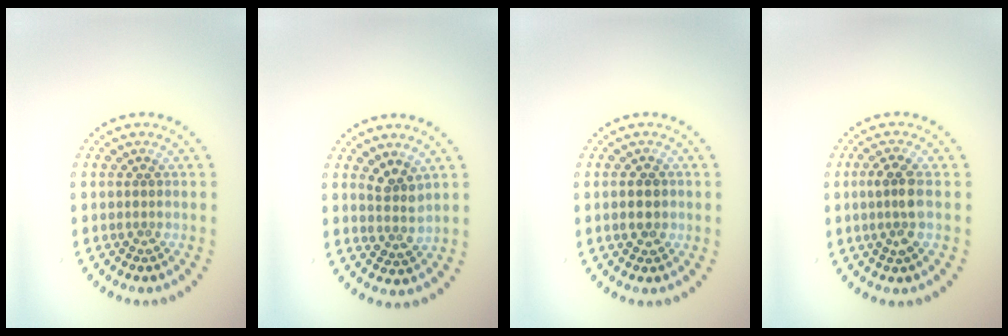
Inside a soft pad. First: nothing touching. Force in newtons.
{"total": 2.2, "press": 1.7, "slide": 1.3}
{"total": 2.0, "press": 1.9, "slide": 0.4}
{"total": 2.6, "press": 2.4, "slide": 1.0}